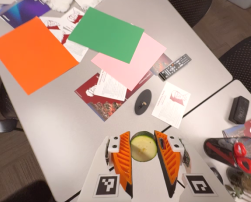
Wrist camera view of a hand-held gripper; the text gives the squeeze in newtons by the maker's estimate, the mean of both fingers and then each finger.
{"total": 10.1, "left": 10.5, "right": 9.7}